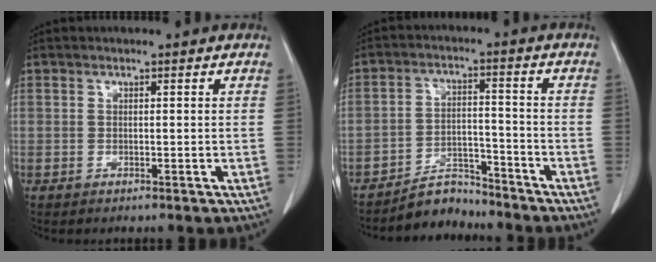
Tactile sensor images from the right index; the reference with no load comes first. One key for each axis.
{"total": 5.4, "fx": -5.2, "fy": 1.7, "fz": -0.1, "tx": 0.003, "ty": 0.015, "tz": -0.086}